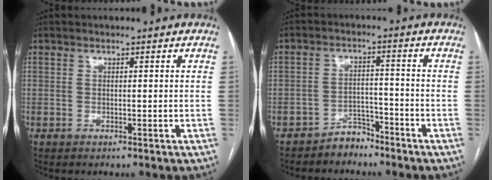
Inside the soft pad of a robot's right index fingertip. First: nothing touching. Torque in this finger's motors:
{"motor_torque": [-0.50, 0.42, -0.28, -0.11]}